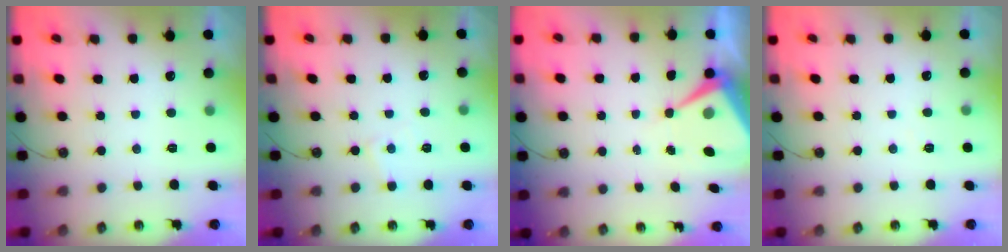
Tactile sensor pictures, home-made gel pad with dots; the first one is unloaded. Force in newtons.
{"total": 4.4, "press": 4.4, "slide": 0.4}
{"total": 8.1, "press": 8.1, "slide": 0.4}
{"total": 3.0, "press": 2.9, "slide": 0.6}